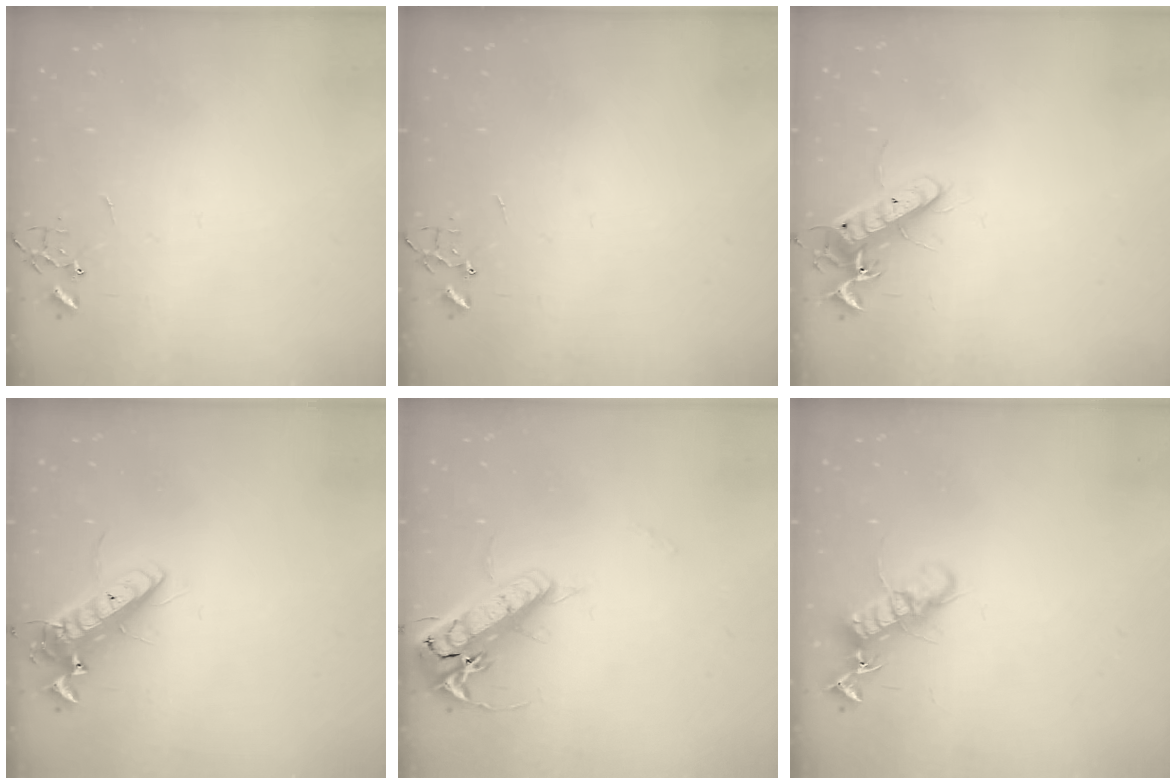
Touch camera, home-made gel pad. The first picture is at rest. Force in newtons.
{"total": 0.0}
{"total": 12.4, "press": 12.4, "slide": 1.1}
{"total": 14.5, "press": 14.2, "slide": 2.9}
{"total": 19.2, "press": 18.9, "slide": 3.3}
{"total": 13.3, "press": 13.3, "slide": 0.9}